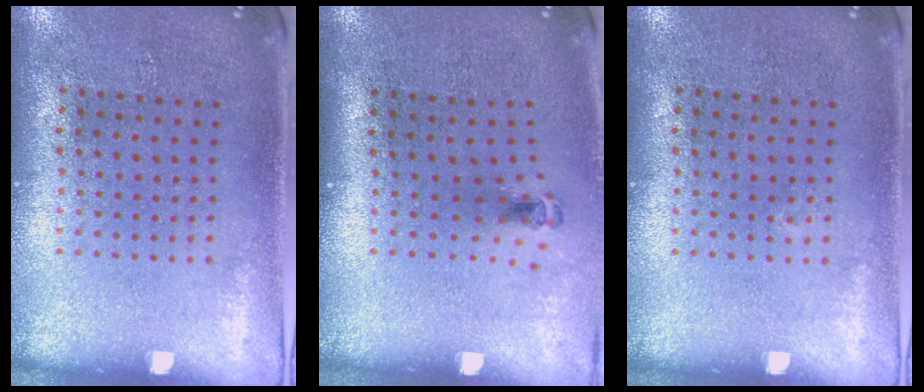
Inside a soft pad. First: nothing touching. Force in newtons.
{"total": 0.6, "press": 0.4, "slide": 0.5}
{"total": 0.0}